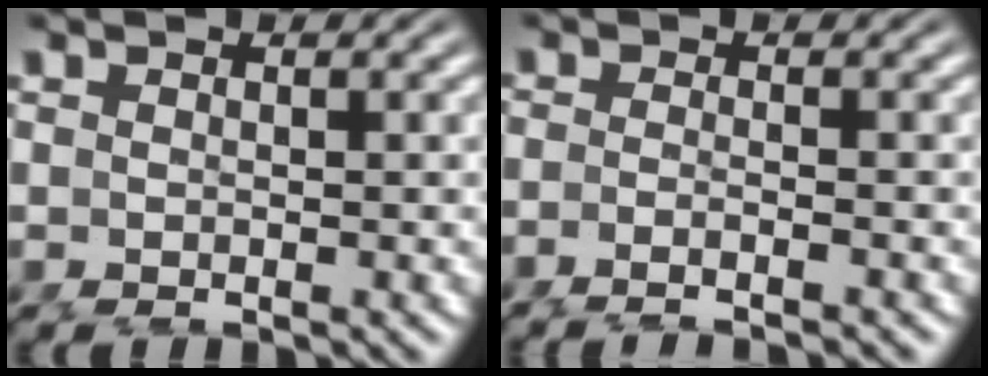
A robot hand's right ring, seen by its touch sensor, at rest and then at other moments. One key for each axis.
{"total": 3.4, "fx": -3.0, "fy": 0.4, "fz": 1.7, "tx": -0.034, "ty": -0.001, "tz": -0.054}